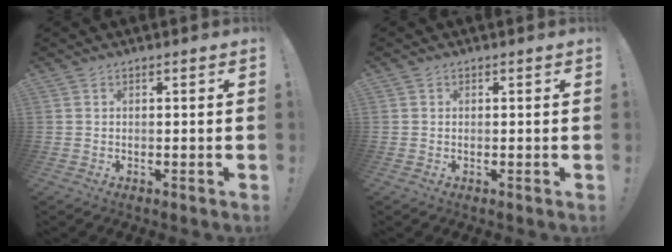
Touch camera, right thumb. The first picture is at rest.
{"total": 0.0}